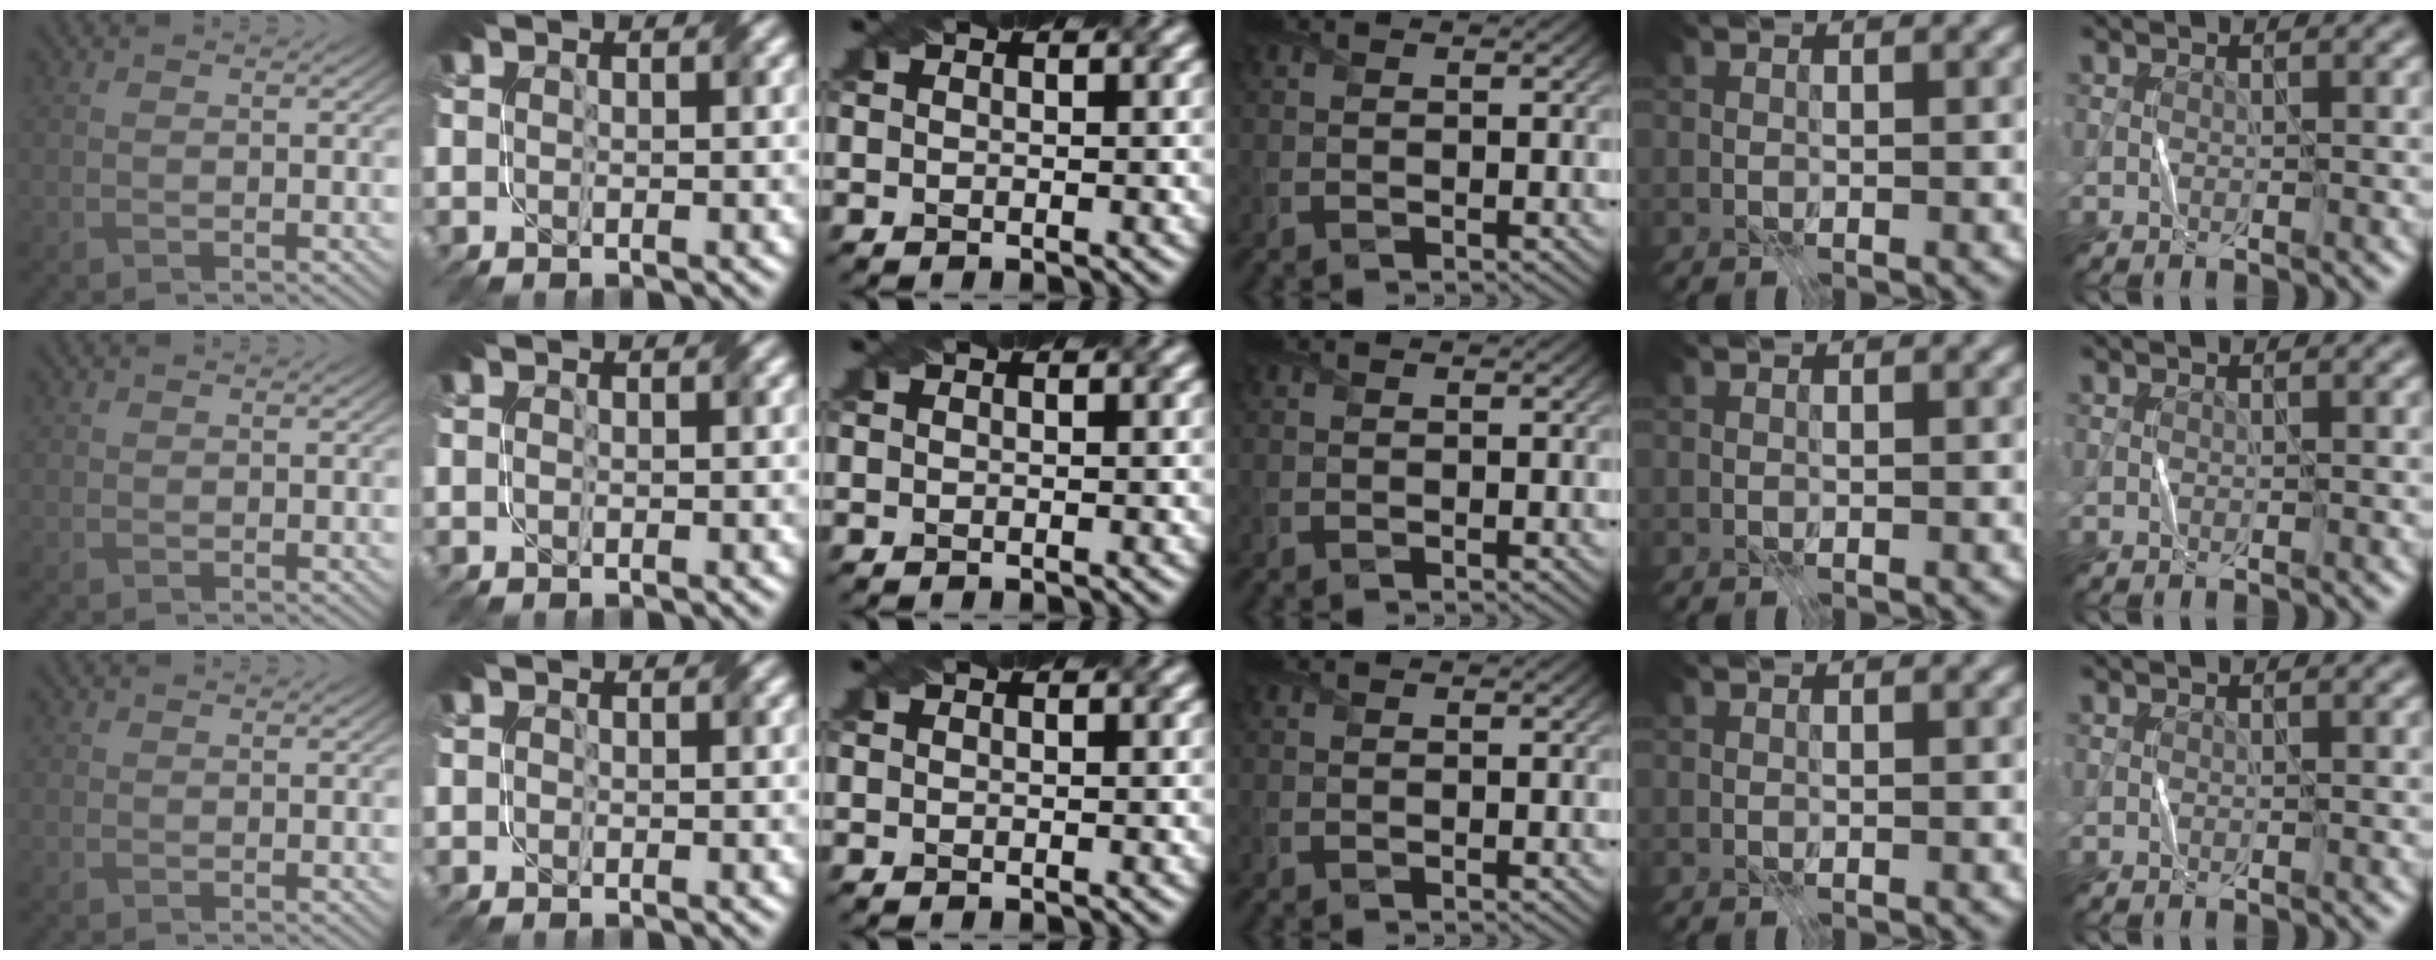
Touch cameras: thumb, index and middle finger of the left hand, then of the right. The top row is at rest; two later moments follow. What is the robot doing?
{"motion": "fold", "object": "paper"}